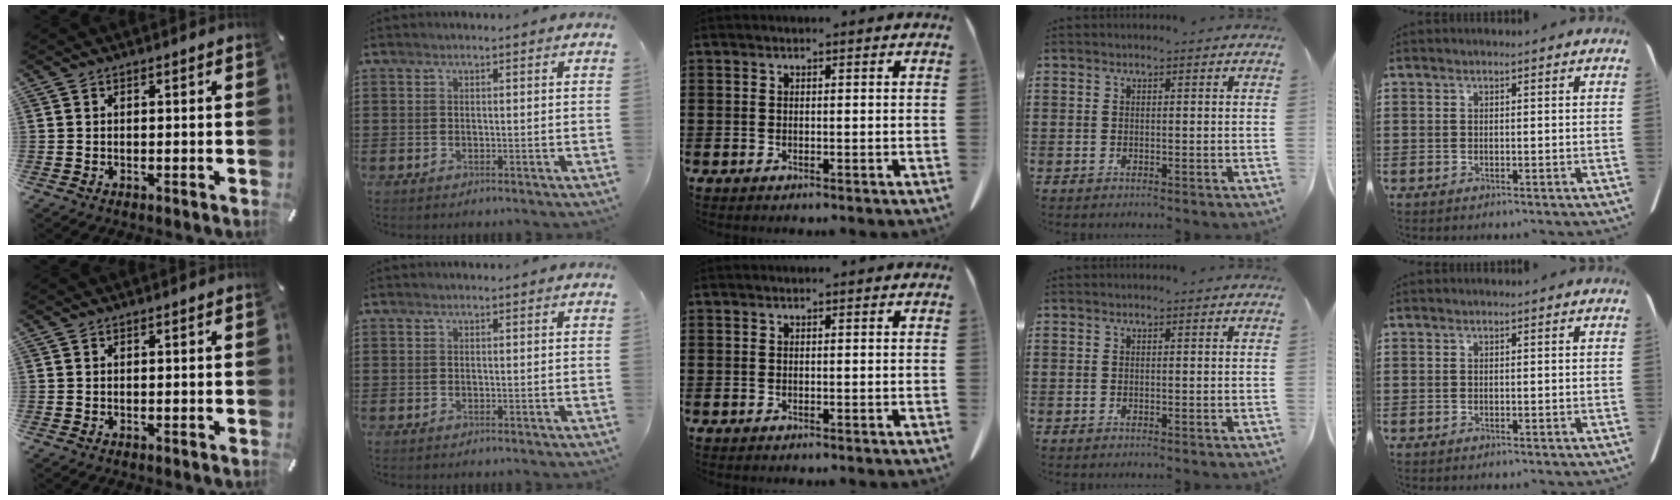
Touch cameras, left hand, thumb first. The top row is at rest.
{}